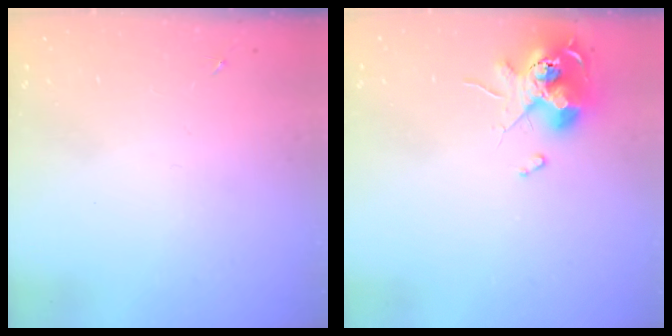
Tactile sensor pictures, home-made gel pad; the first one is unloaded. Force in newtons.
{"total": 12.4, "press": 12.3, "slide": 1.1}